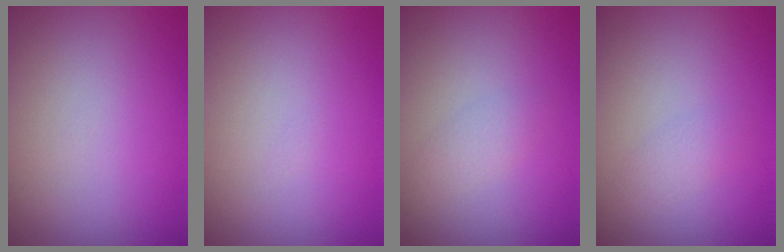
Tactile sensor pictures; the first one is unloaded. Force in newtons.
{"total": 0.0}
{"total": 1.2, "press": 1.2, "slide": 0.1}
{"total": 1.1, "press": 1.1, "slide": 0.0}